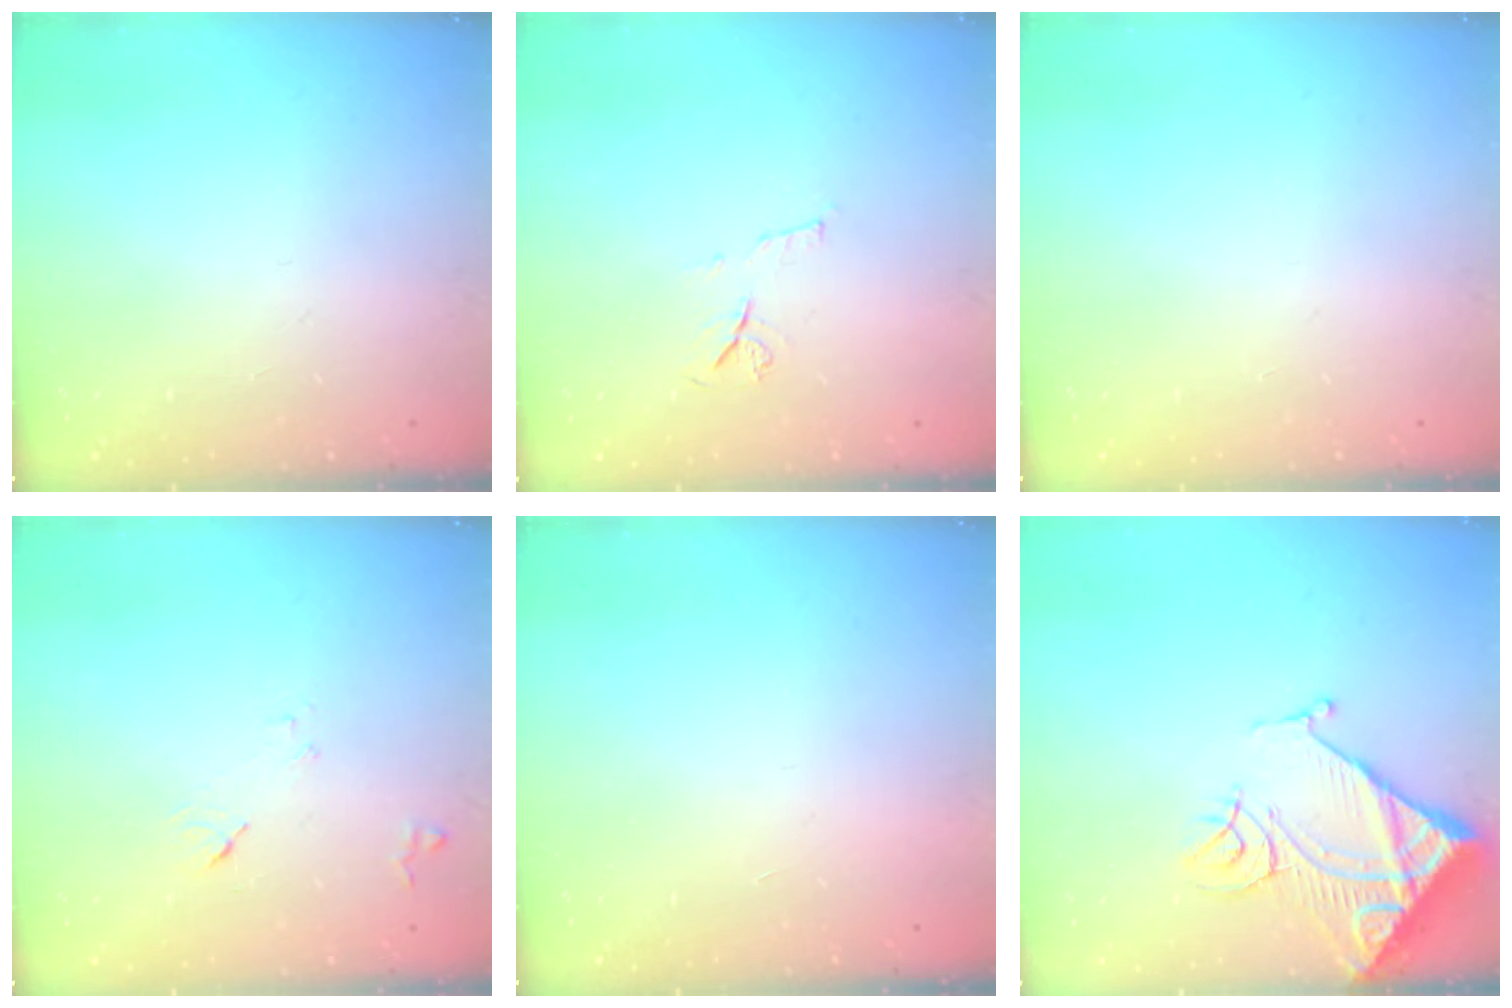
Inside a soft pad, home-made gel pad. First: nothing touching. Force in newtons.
{"total": 6.5, "press": 6.5, "slide": 0.8}
{"total": 0.0}
{"total": 8.0, "press": 7.9, "slide": 0.8}
{"total": 1.7, "press": 1.7, "slide": 0.1}
{"total": 17.1, "press": 17.0, "slide": 1.8}